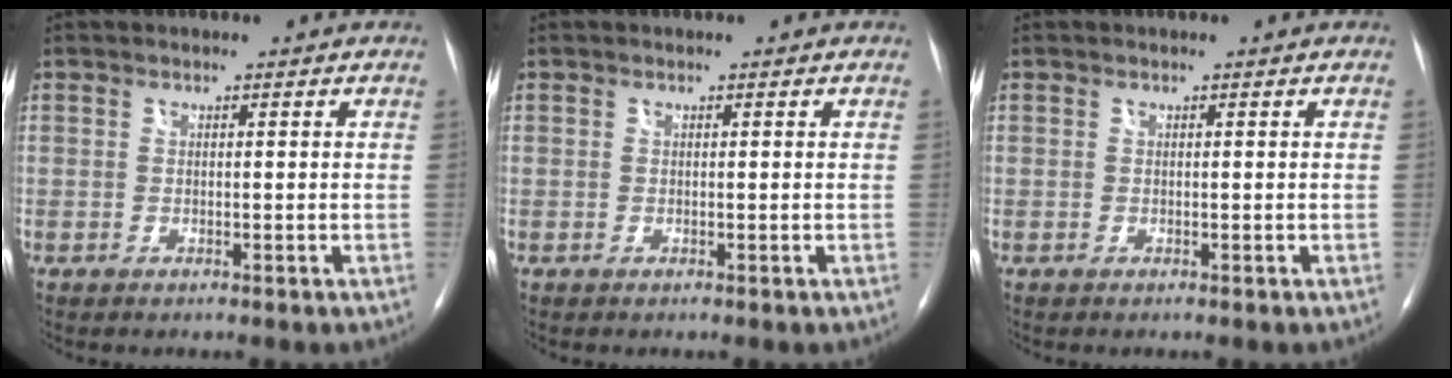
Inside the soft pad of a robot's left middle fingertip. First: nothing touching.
{"total": 0.0}
{"total": 0.0}